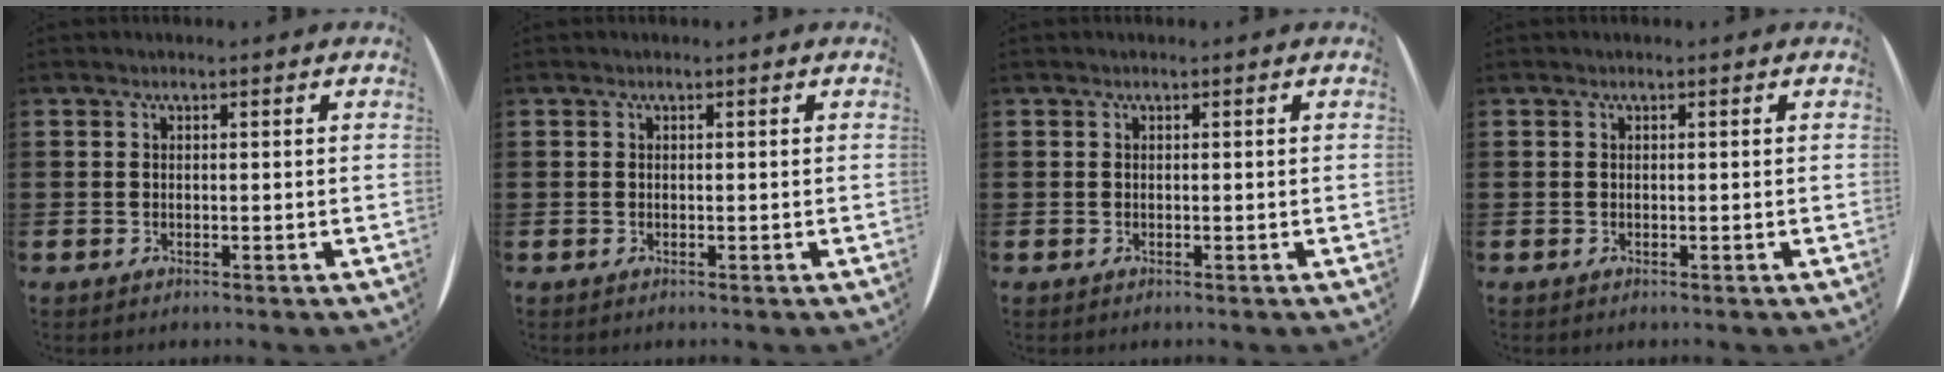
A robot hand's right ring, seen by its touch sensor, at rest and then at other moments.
{"total": 0.0}
{"total": 0.0}
{"total": 0.0}